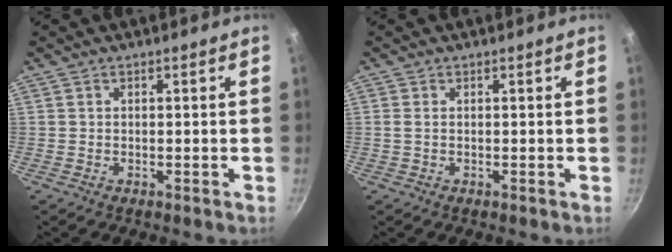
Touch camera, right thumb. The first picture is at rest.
{"total": 0.9, "force": [0.1, 0.5, 0.8], "torque": [-0.019, 0.000, 0.000]}